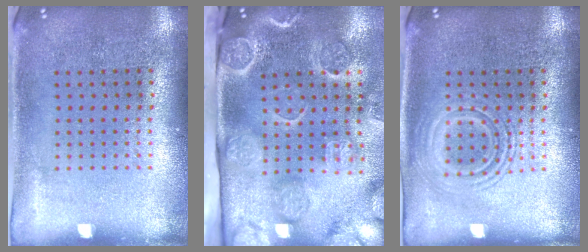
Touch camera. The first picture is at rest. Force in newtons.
{"total": 4.5, "press": 3.5, "slide": 2.8}
{"total": 2.8, "press": 2.8, "slide": 0.4}